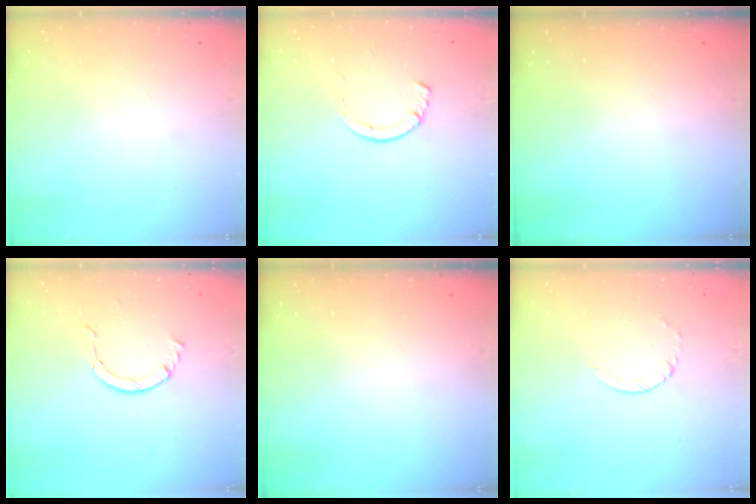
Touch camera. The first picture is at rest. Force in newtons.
{"total": 1.2, "press": 1.2, "slide": 0.3}
{"total": 0.0}
{"total": 2.6, "press": 2.6, "slide": 0.3}
{"total": 0.0}
{"total": 2.4, "press": 2.4, "slide": 0.3}